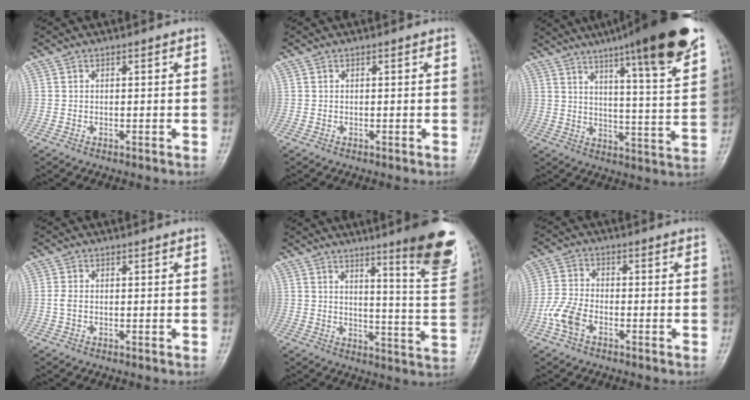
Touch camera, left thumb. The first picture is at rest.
{"total": 0.0}
{"total": 21.6, "force": [14.2, 2.5, 16.1], "torque": [-0.219, -0.050, 0.202]}
{"total": 1.5, "force": [-0.1, 0.9, 1.2], "torque": [-0.024, 0.006, 0.001]}
{"total": 15.7, "force": [9.7, 1.8, 12.2], "torque": [-0.135, -0.069, 0.131]}
{"total": 5.9, "force": [-2.9, 3.4, 3.8], "torque": [-0.086, 0.014, -0.064]}